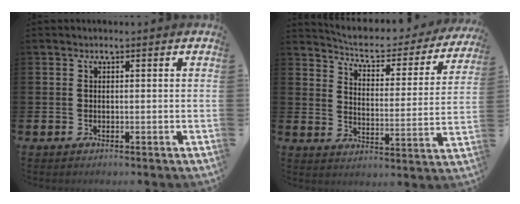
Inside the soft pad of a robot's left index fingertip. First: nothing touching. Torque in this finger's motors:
{"motor_torque": [1.08, -1.06, 0.14, 0.02]}